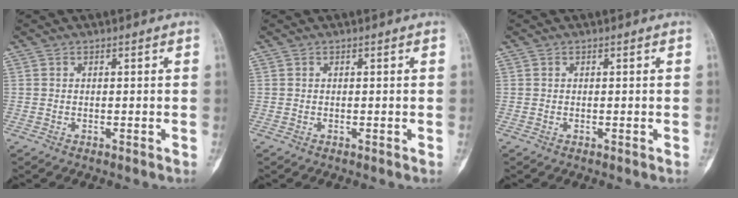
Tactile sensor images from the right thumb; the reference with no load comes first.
{"total": 0.0}
{"total": 0.0}